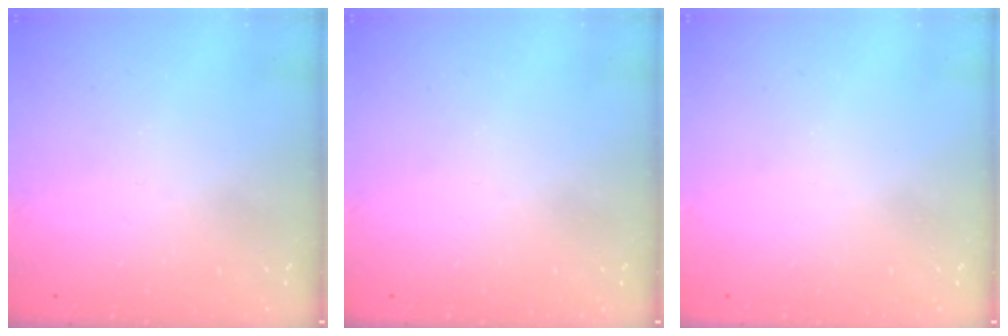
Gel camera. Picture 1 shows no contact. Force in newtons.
{"total": 0.0}
{"total": 0.0}